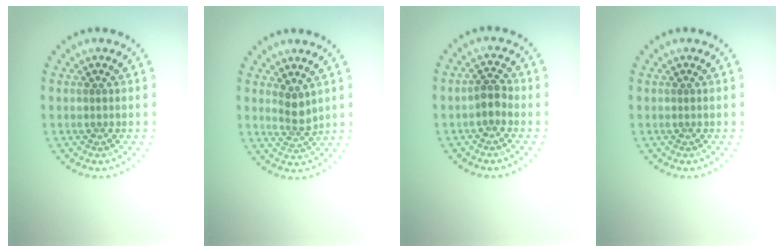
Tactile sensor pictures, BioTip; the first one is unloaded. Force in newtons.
{"total": 2.0, "press": 1.6, "slide": 1.2}
{"total": 1.4, "press": 1.4, "slide": 0.5}
{"total": 0.0}